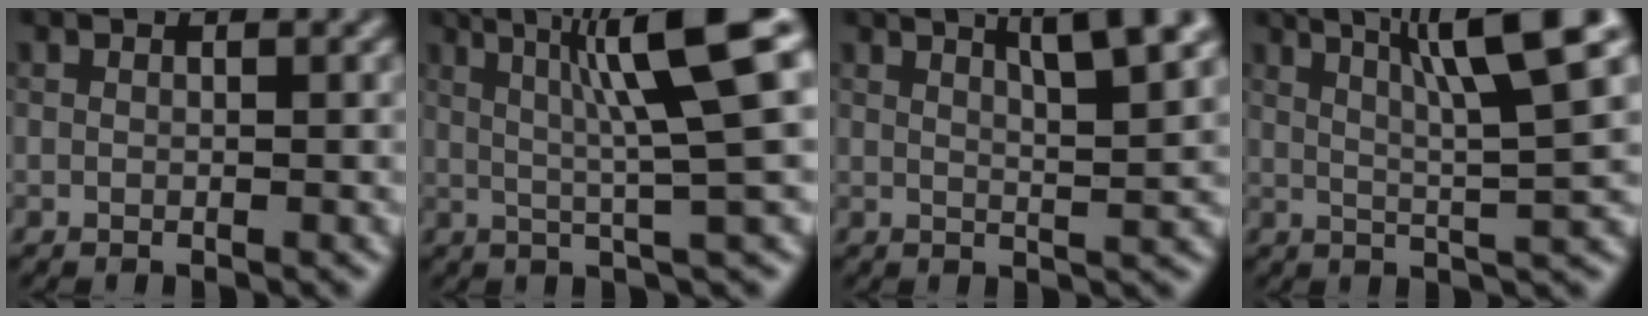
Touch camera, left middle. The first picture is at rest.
{"total": 8.9, "force": [2.6, 0.9, 8.5], "torque": [-0.121, 0.017, 0.040]}
{"total": 5.4, "force": [3.1, 1.0, 4.3], "torque": [-0.050, 0.010, 0.043]}
{"total": 8.8, "force": [3.9, 1.1, 7.8], "torque": [-0.105, 0.018, 0.063]}